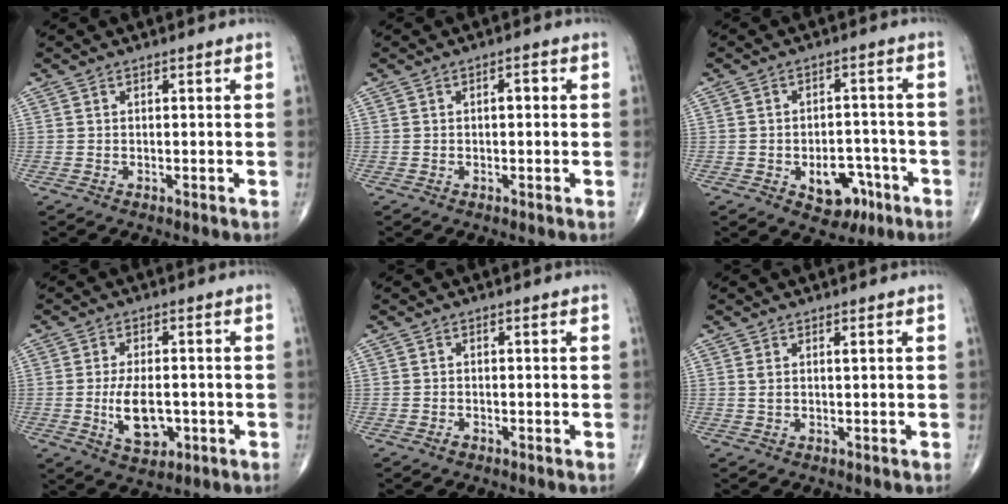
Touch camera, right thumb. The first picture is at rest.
{"total": 1.5, "force": [0.0, 0.7, 1.4], "torque": [-0.017, 0.003, -0.003]}
{"total": 8.4, "force": [-3.7, 5.5, 5.1], "torque": [-0.034, 0.031, -0.044]}
{"total": 8.0, "force": [-1.5, 4.3, 6.6], "torque": [-0.107, -0.003, -0.018]}
{"total": 0.9, "force": [-0.6, 0.5, 0.4], "torque": [-0.004, 0.001, -0.012]}
{"total": 1.3, "force": [0.6, 0.3, 1.2], "torque": [-0.025, 0.005, 0.013]}